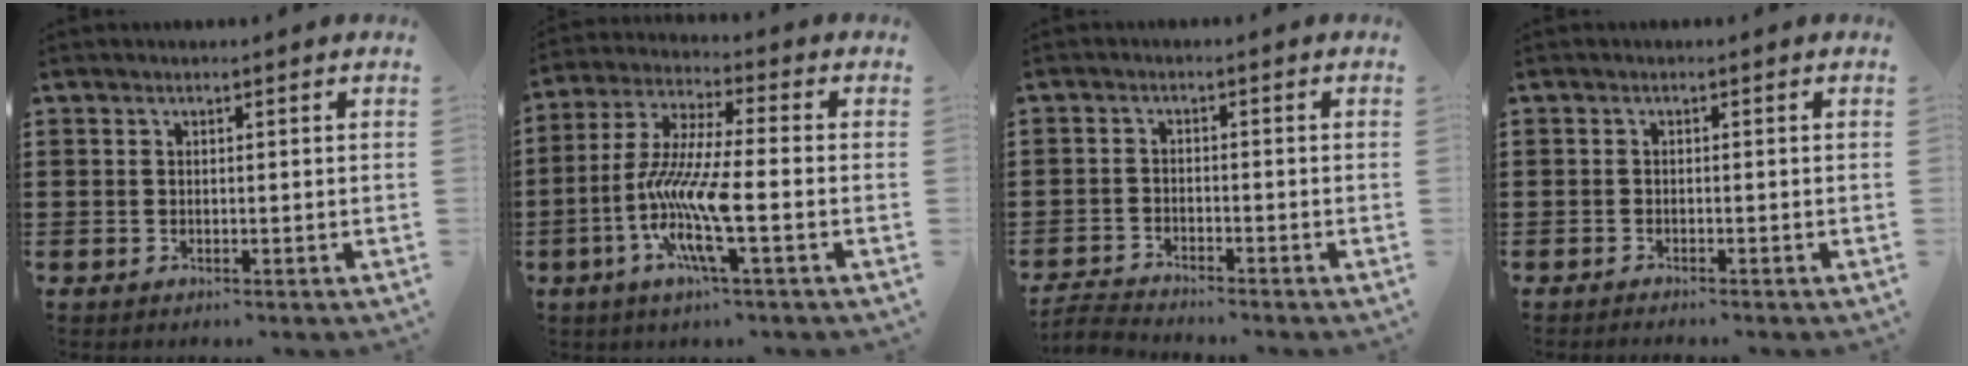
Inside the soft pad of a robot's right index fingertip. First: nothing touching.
{"total": 10.9, "force": [-3.7, 1.5, 10.2], "torque": [-0.226, -0.017, -0.079]}
{"total": 2.8, "force": [-2.8, 0.1, 0.0], "torque": [-0.012, -0.003, -0.062]}
{"total": 0.6, "force": [-0.6, -0.1, 0.1], "torque": [-0.003, -0.003, -0.011]}